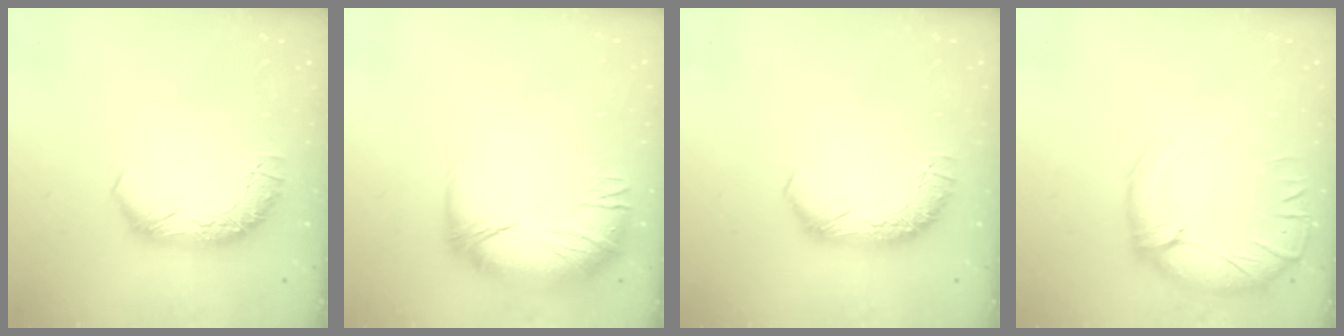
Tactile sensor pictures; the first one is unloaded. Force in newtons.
{"total": 2.7, "press": 0.4, "slide": 2.7}
{"total": 0.0}
{"total": 3.6, "press": 1.1, "slide": 3.4}